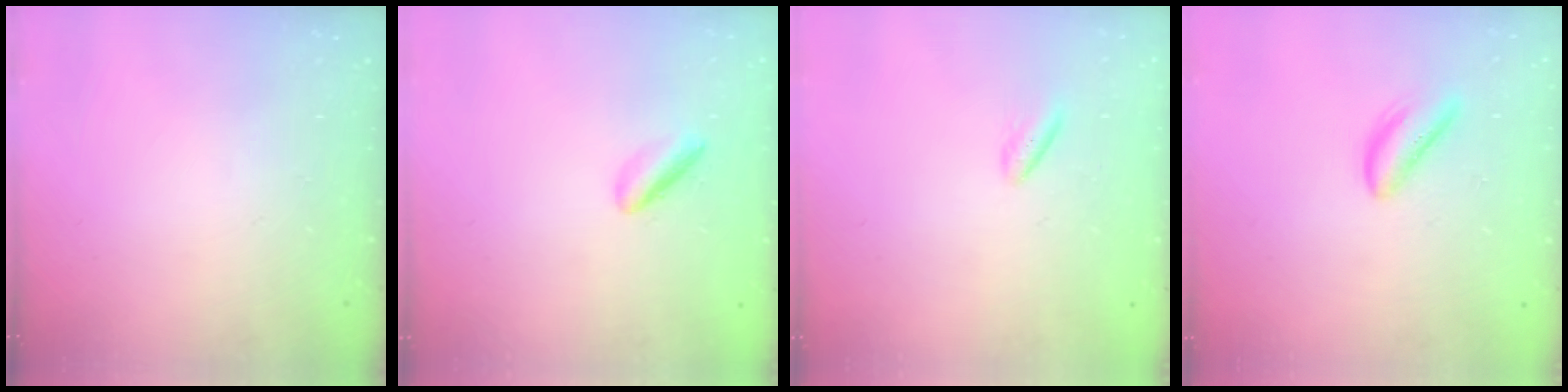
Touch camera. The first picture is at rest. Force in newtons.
{"total": 2.2, "press": 2.2, "slide": 0.4}
{"total": 2.0, "press": 1.8, "slide": 1.0}
{"total": 3.7, "press": 3.7, "slide": 0.4}